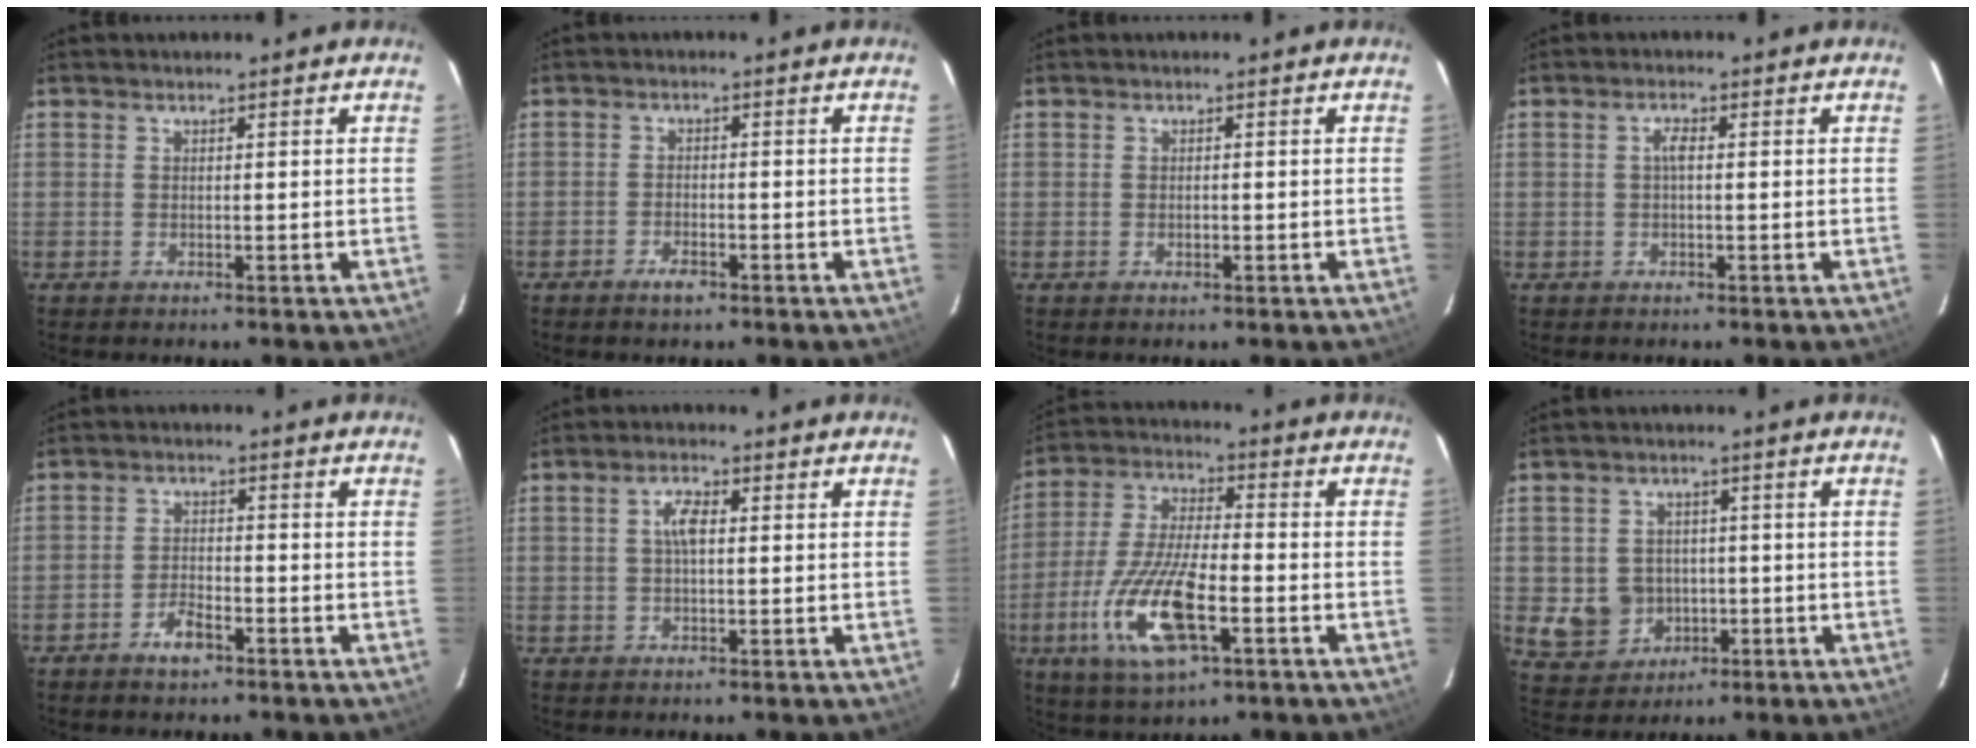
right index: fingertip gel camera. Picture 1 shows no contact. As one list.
[{"total": 2.7, "force": [-2.0, 1.2, 1.4], "torque": [-0.034, -0.001, -0.039]}, {"total": 0.8, "force": [-0.2, 0.5, 0.6], "torque": [-0.011, 0.001, -0.002]}, {"total": 1.7, "force": [0.0, 0.5, 1.6], "torque": [-0.032, 0.007, -0.003]}, {"total": 4.1, "force": [-2.9, 1.7, 2.4], "torque": [-0.055, 0.002, -0.052]}, {"total": 3.3, "force": [0.4, 1.3, 3.0], "torque": [-0.059, 0.009, 0.007]}, {"total": 15.8, "force": [-5.9, 5.5, 13.6], "torque": [-0.293, -0.016, -0.110]}, {"total": 7.7, "force": [-1.5, 7.1, 2.7], "torque": [-0.080, 0.011, -0.001]}]